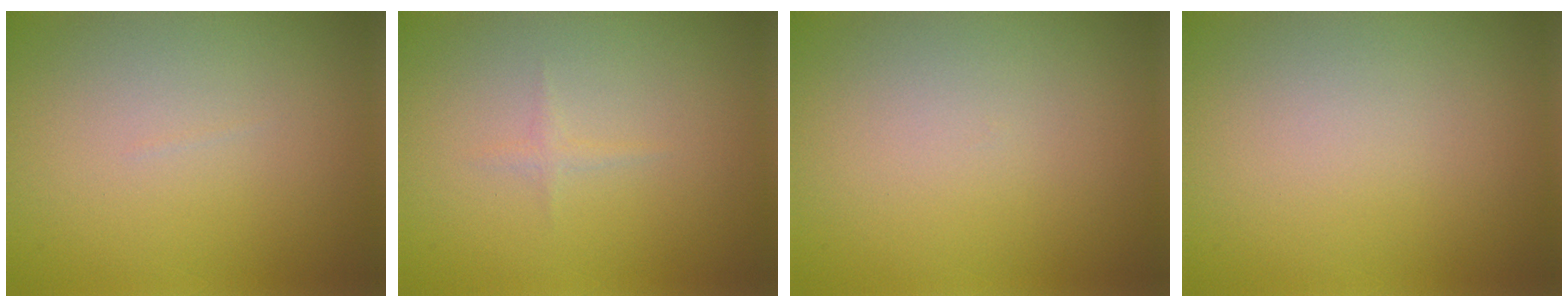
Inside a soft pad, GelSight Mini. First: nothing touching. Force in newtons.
{"total": 0.6, "press": 0.6, "slide": 0.1}
{"total": 0.0}
{"total": 0.0}